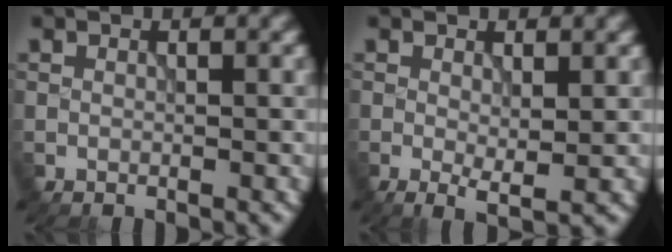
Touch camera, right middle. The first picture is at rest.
{"total": 1.9, "force": [0.1, 0.5, 1.9], "torque": [-0.032, -0.008, 0.003]}